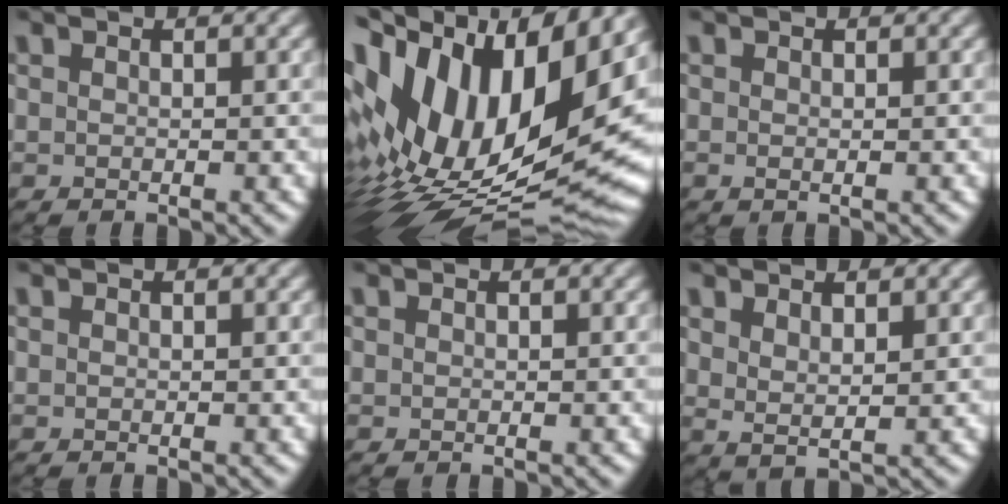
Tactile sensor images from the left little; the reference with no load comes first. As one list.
[{"total": 17.9, "force": [2.9, 9.4, 15.0], "torque": [-0.260, 0.020, 0.044]}, {"total": 0.0}, {"total": 0.0}, {"total": 0.0}, {"total": 1.7, "force": [1.1, 0.5, 1.2], "torque": [-0.025, -0.004, 0.023]}]